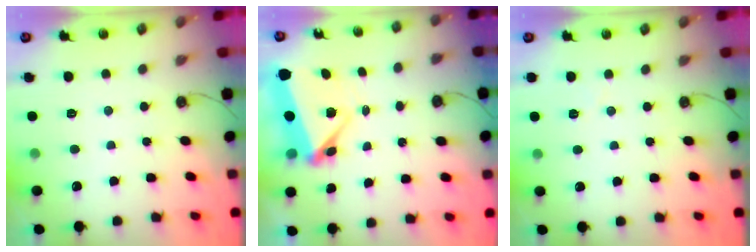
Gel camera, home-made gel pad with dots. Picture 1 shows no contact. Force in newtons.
{"total": 5.9, "press": 5.5, "slide": 2.2}
{"total": 3.7, "press": 3.5, "slide": 1.3}